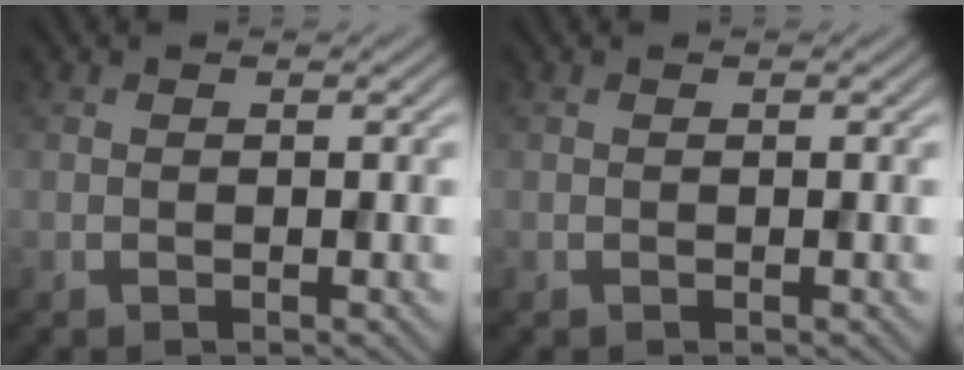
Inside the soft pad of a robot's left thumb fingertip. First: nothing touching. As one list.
[{"total": 0.0}]